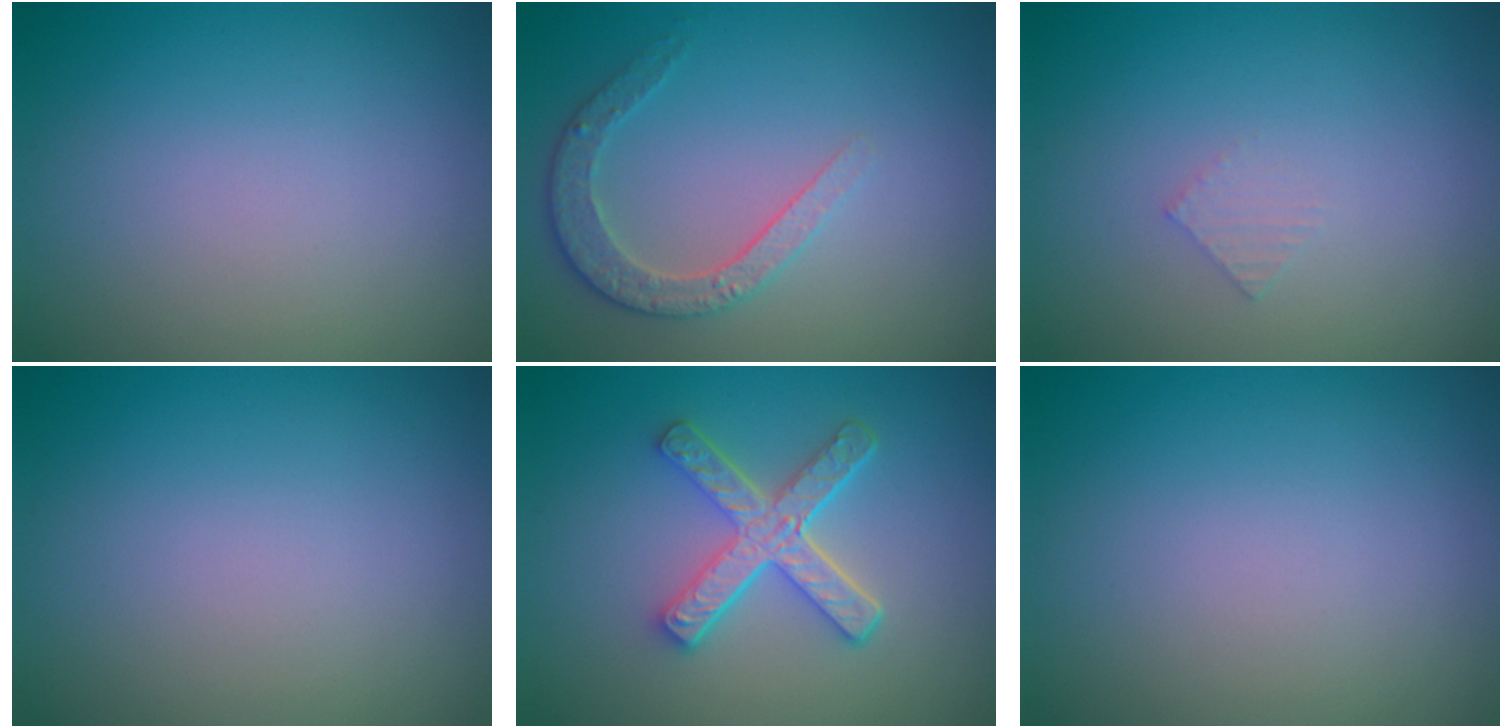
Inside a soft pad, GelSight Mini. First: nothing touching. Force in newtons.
{"total": 2.6, "press": 2.5, "slide": 0.8}
{"total": 0.8, "press": 0.8, "slide": 0.1}
{"total": 0.0}
{"total": 4.9, "press": 3.7, "slide": 3.2}
{"total": 0.0}